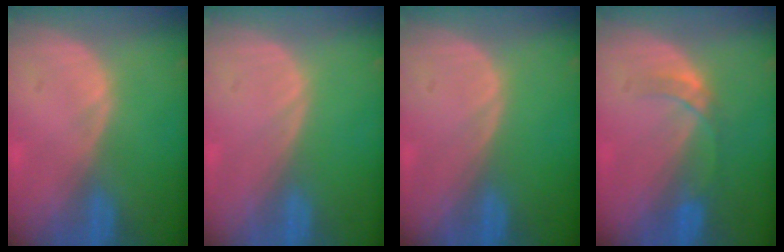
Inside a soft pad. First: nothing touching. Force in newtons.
{"total": 0.0}
{"total": 0.0}
{"total": 3.3, "press": 3.0, "slide": 1.2}